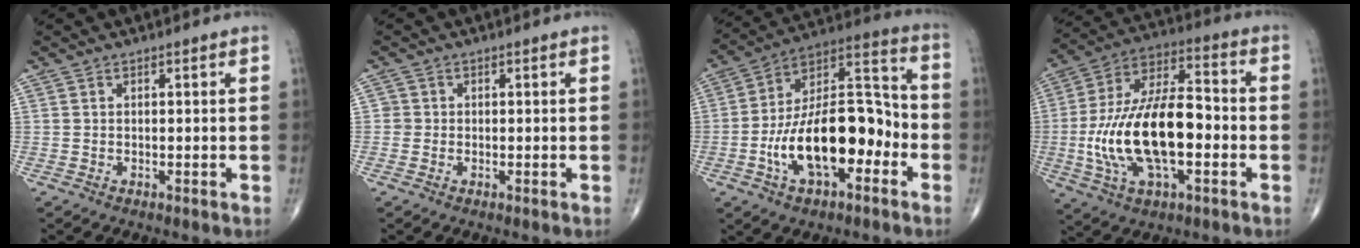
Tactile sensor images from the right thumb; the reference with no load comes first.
{"total": 1.1, "force": [-0.2, 1.1, 0.0], "torque": [0.007, 0.005, -0.006]}
{"total": 20.9, "force": [-6.0, 10.4, 17.2], "torque": [-0.266, 0.054, -0.104]}
{"total": 21.6, "force": [-3.6, 10.1, 18.8], "torque": [-0.357, 0.032, -0.060]}